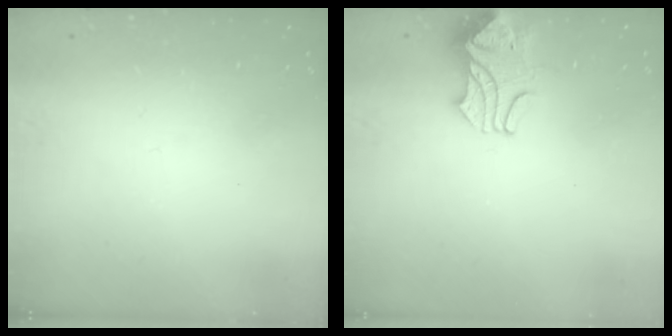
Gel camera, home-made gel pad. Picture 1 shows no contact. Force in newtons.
{"total": 2.1, "press": 2.0, "slide": 0.7}